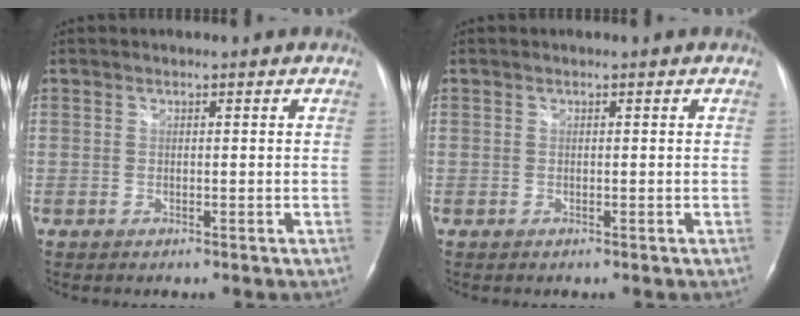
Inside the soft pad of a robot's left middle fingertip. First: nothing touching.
{"total": 0.0}